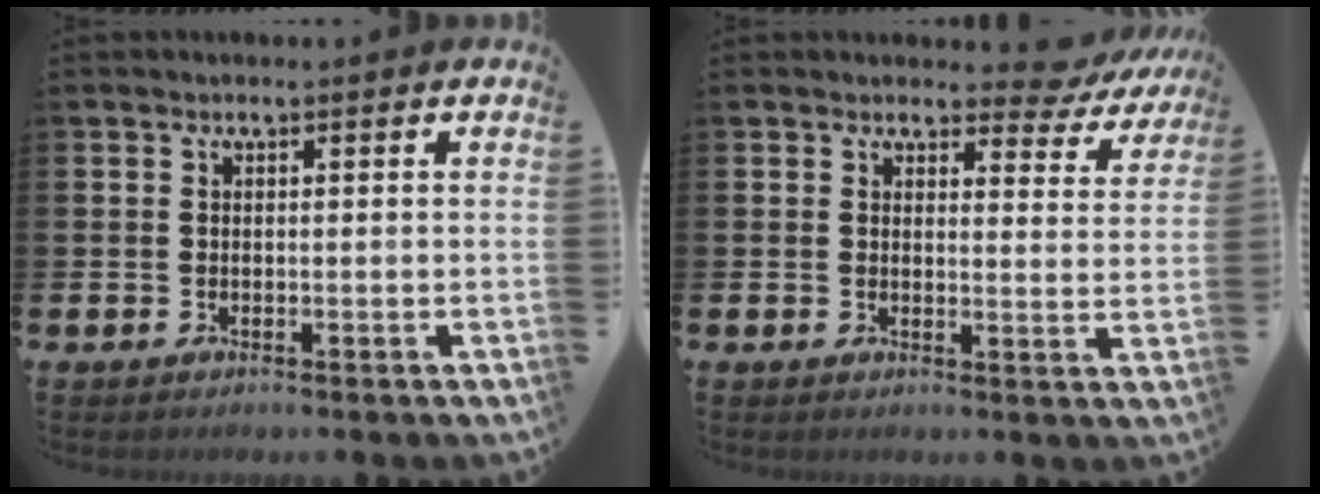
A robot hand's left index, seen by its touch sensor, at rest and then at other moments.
{"total": 3.7, "force": [3.4, 1.4, 0.7], "torque": [-0.007, -0.022, 0.055]}